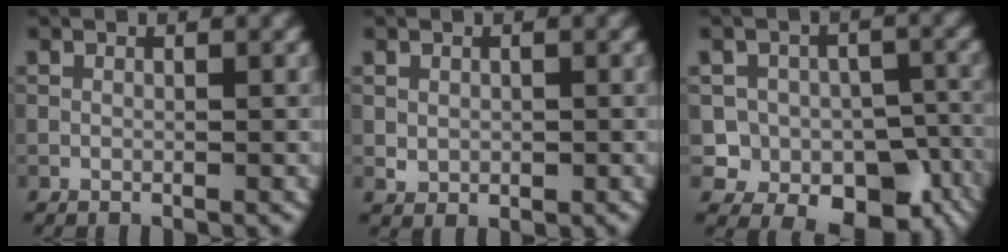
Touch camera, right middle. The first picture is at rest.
{"total": 1.1, "force": [0.2, 1.0, 0.5], "torque": [-0.008, -0.004, 0.006]}
{"total": 10.4, "force": [-5.1, 8.4, 3.6], "torque": [-0.035, -0.003, -0.089]}